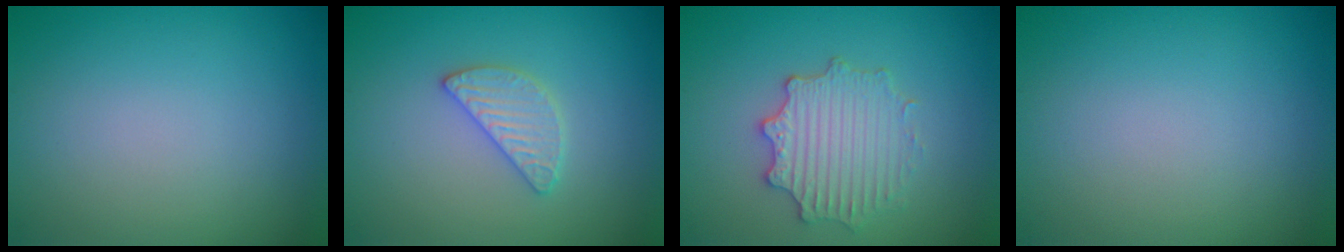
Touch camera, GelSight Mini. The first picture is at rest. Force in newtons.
{"total": 2.4, "press": 2.3, "slide": 0.3}
{"total": 3.4, "press": 3.1, "slide": 1.2}
{"total": 0.0}